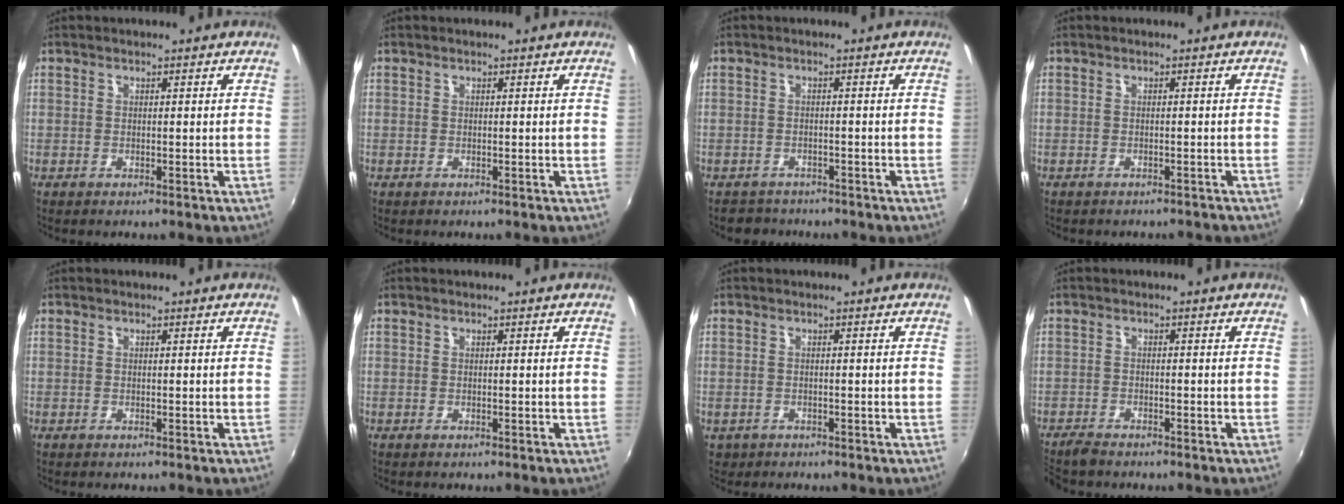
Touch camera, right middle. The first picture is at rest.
{"total": 0.0}
{"total": 3.7, "force": [-3.2, 1.8, 0.2], "torque": [-0.017, -0.004, -0.054]}
{"total": 3.2, "force": [-2.9, 1.1, 0.9], "torque": [-0.019, -0.012, -0.036]}
{"total": 0.0}
{"total": 0.0}
{"total": 2.3, "force": [-1.0, 1.9, 0.8], "torque": [-0.021, -0.005, -0.012]}
{"total": 3.4, "force": [-3.2, 0.7, 1.0], "torque": [-0.034, -0.016, -0.064]}